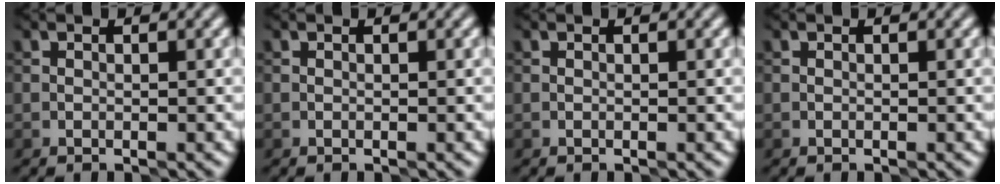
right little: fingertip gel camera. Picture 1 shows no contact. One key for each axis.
{"total": 0.0}
{"total": 0.0}
{"total": 0.0}